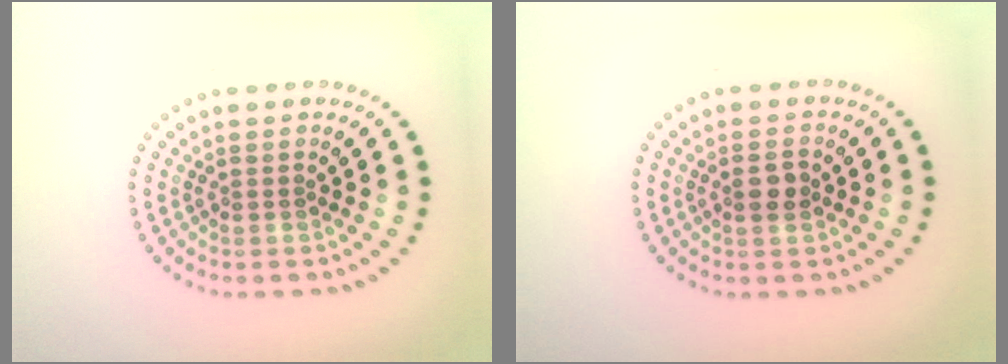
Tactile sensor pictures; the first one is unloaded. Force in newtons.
{"total": 1.8, "press": 1.8, "slide": 0.4}